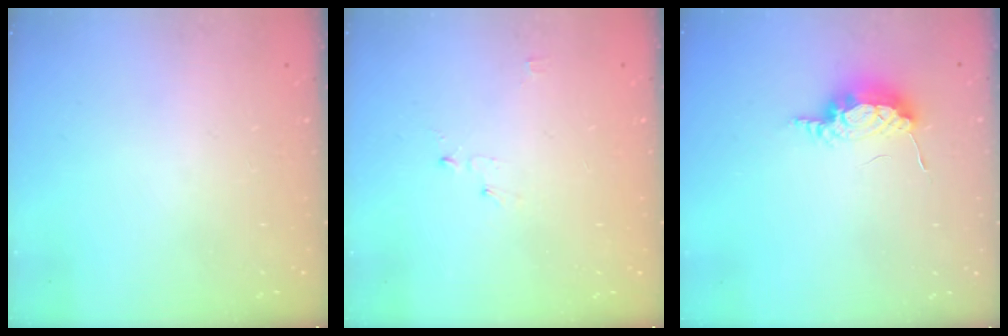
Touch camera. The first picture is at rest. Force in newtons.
{"total": 2.5, "press": 2.5, "slide": 0.3}
{"total": 7.8, "press": 7.6, "slide": 1.8}